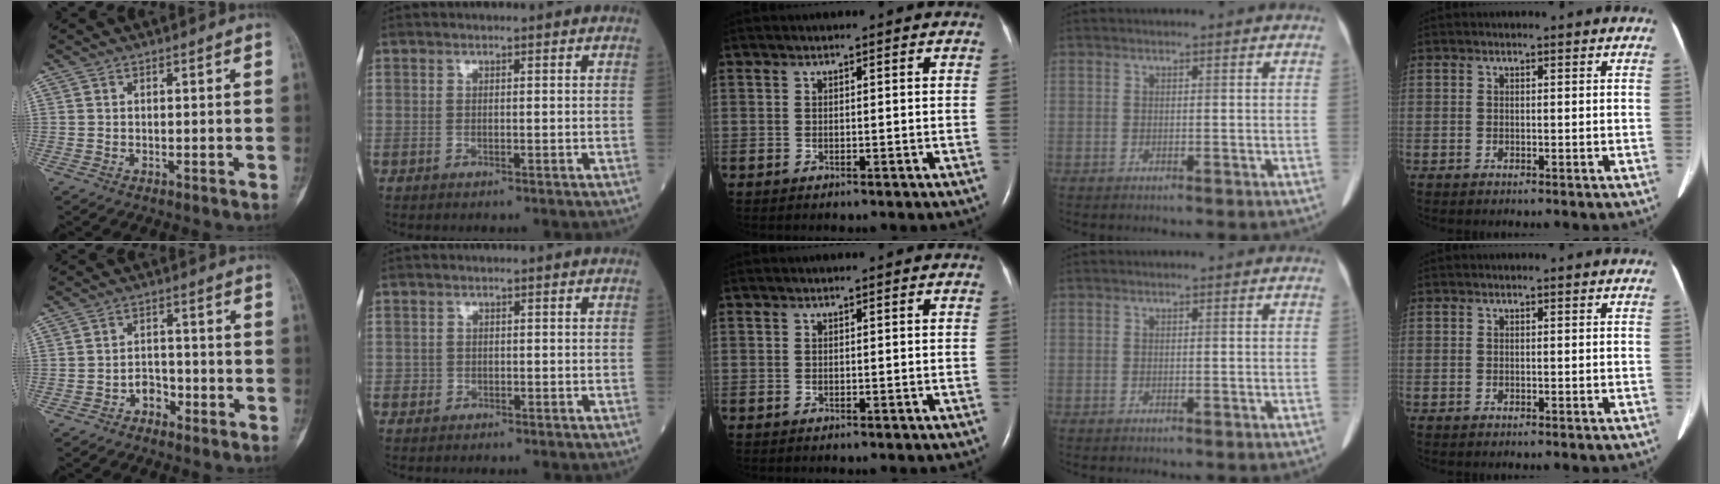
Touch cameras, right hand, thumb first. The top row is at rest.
{"thumb": {"total": 3.7, "force": [-2.2, 2.6, 1.4], "torque": [-0.001, 0.024, -0.039]}, "index": {"total": 1.2, "force": [-0.1, 1.2, -0.1], "torque": [0.009, 0.009, -0.006]}}